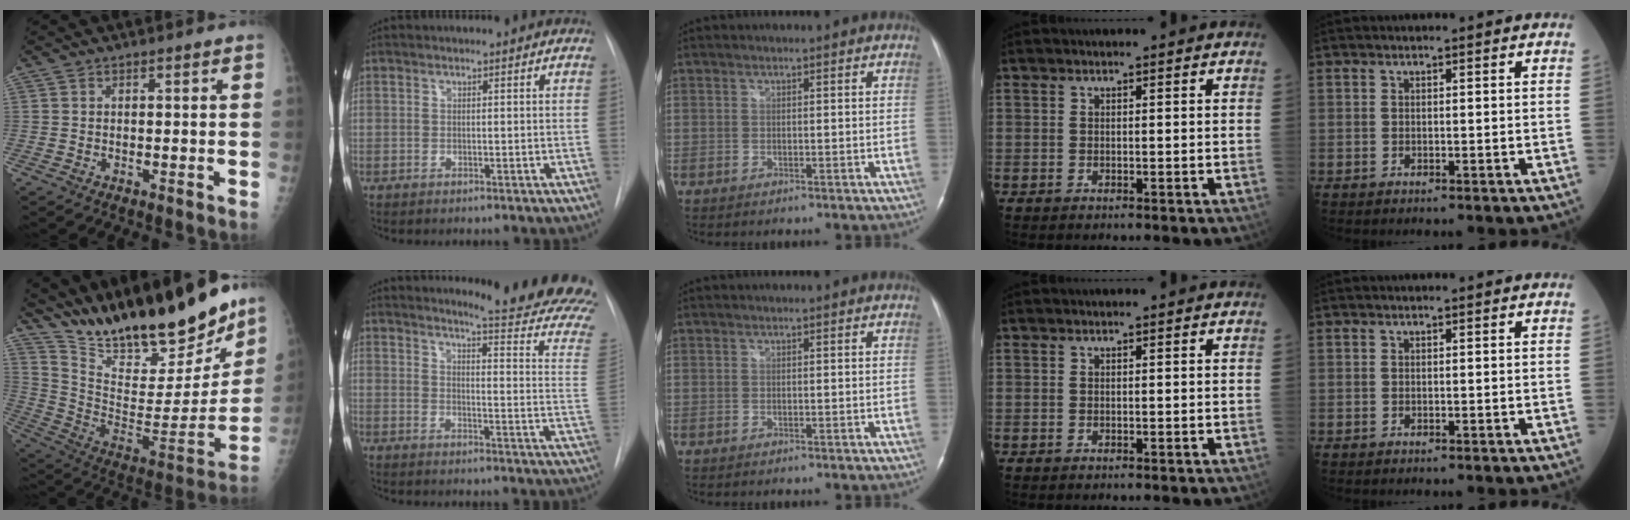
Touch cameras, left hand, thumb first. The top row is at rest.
{"thumb": {"total": 27.6, "force": [23.3, 6.8, 13.2], "torque": [-0.187, -0.109, 0.374]}, "index": {"total": 18.5, "force": [17.3, -1.0, 6.2], "torque": [-0.086, -0.142, 0.188]}}